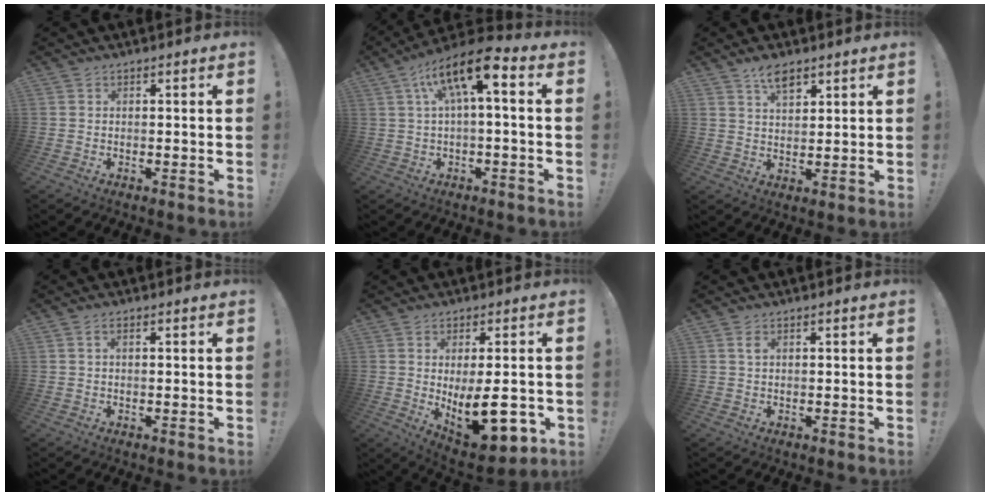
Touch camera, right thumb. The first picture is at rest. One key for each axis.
{"total": 13.1, "fx": 3.7, "fy": 4.0, "fz": 11.9, "tx": -0.200, "ty": -0.014, "tz": 0.056}
{"total": 6.6, "fx": 4.6, "fy": 3.1, "fz": 3.5, "tx": -0.050, "ty": -0.021, "tz": 0.081}
{"total": 1.4, "fx": 0.4, "fy": 0.6, "fz": 1.2, "tx": -0.024, "ty": 0.003, "tz": 0.007}
{"total": 15.9, "fx": -1.0, "fy": 6.2, "fz": 14.6, "tx": -0.210, "ty": -0.016, "tz": 0.002}
{"total": 1.5, "fx": 0.7, "fy": 0.9, "fz": 1.0, "tx": -0.015, "ty": 0.000, "tz": 0.011}